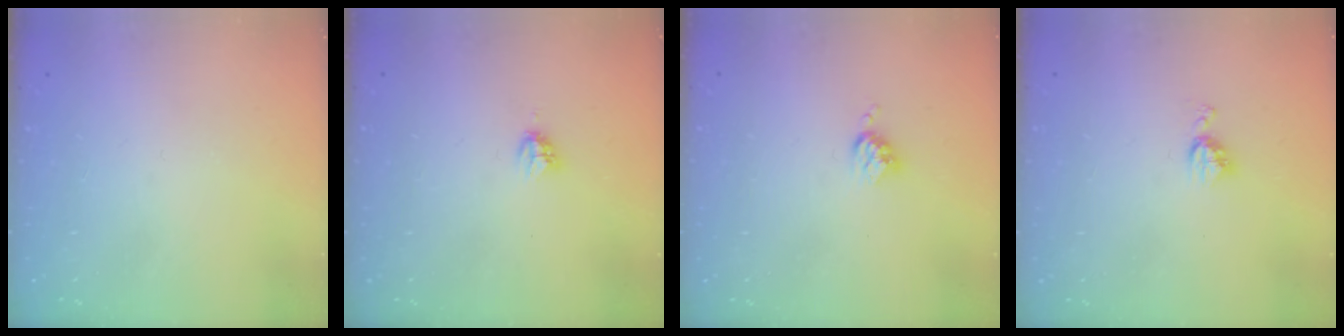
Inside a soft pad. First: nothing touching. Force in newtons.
{"total": 3.3, "press": 3.3, "slide": 0.5}
{"total": 3.5, "press": 3.5, "slide": 0.4}
{"total": 5.0, "press": 4.9, "slide": 0.7}